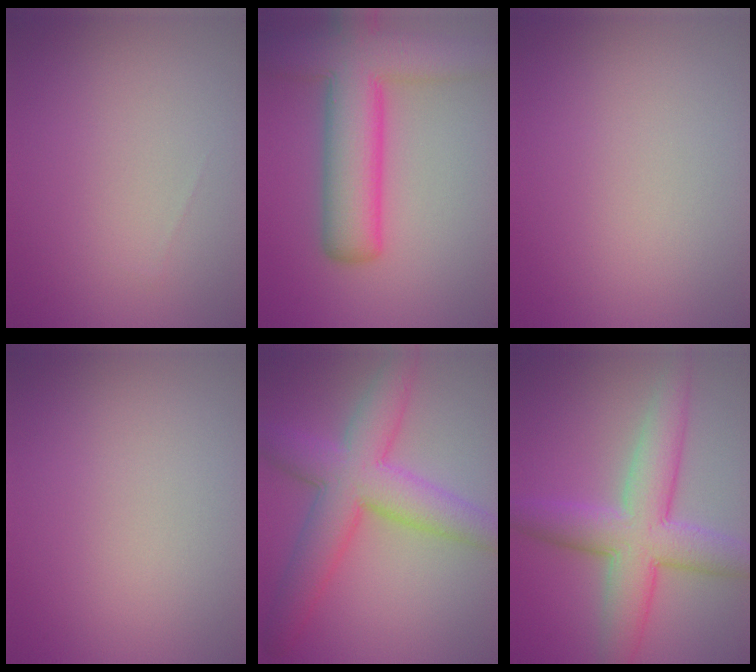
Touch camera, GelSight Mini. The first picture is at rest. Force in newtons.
{"total": 9.3, "press": 9.3, "slide": 0.5}
{"total": 0.0}
{"total": 0.0}
{"total": 7.9, "press": 7.9, "slide": 0.1}
{"total": 7.4, "press": 7.4, "slide": 0.1}